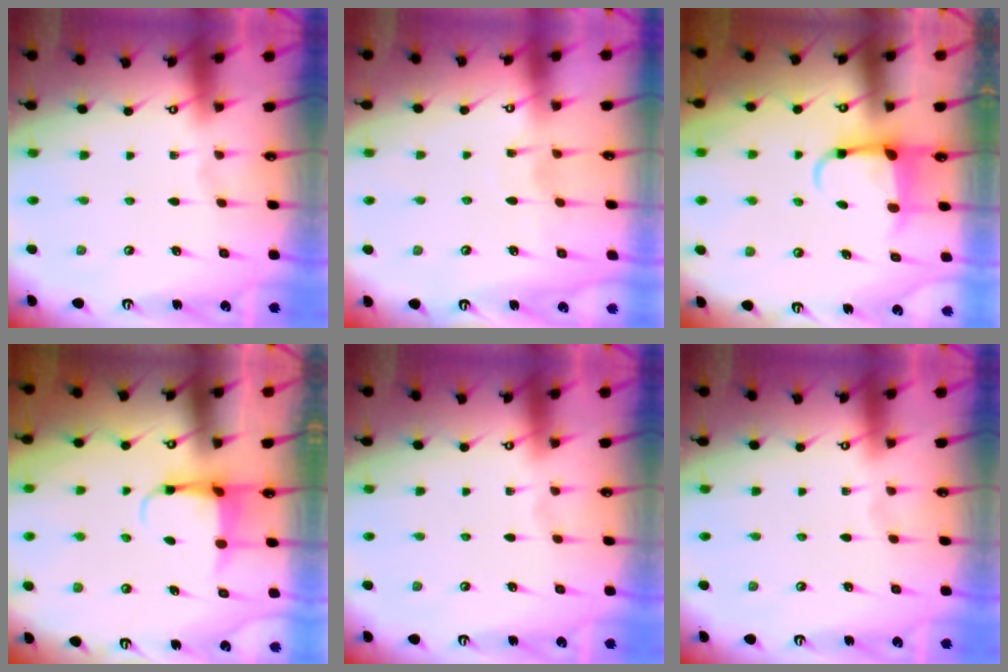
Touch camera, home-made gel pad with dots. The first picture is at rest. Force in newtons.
{"total": 7.0, "press": 7.0, "slide": 0.5}
{"total": 6.5, "press": 6.4, "slide": 1.2}
{"total": 4.0, "press": 4.0, "slide": 0.4}
{"total": 0.0}
{"total": 0.0}